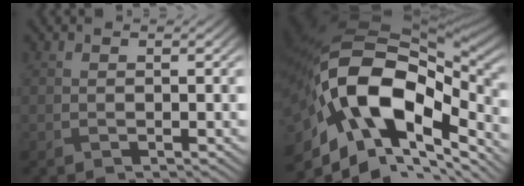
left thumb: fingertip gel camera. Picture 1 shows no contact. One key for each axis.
{"total": 19.3, "fx": -4.6, "fy": 10.9, "fz": 15.3, "tx": -0.311, "ty": -0.022, "tz": -0.066}